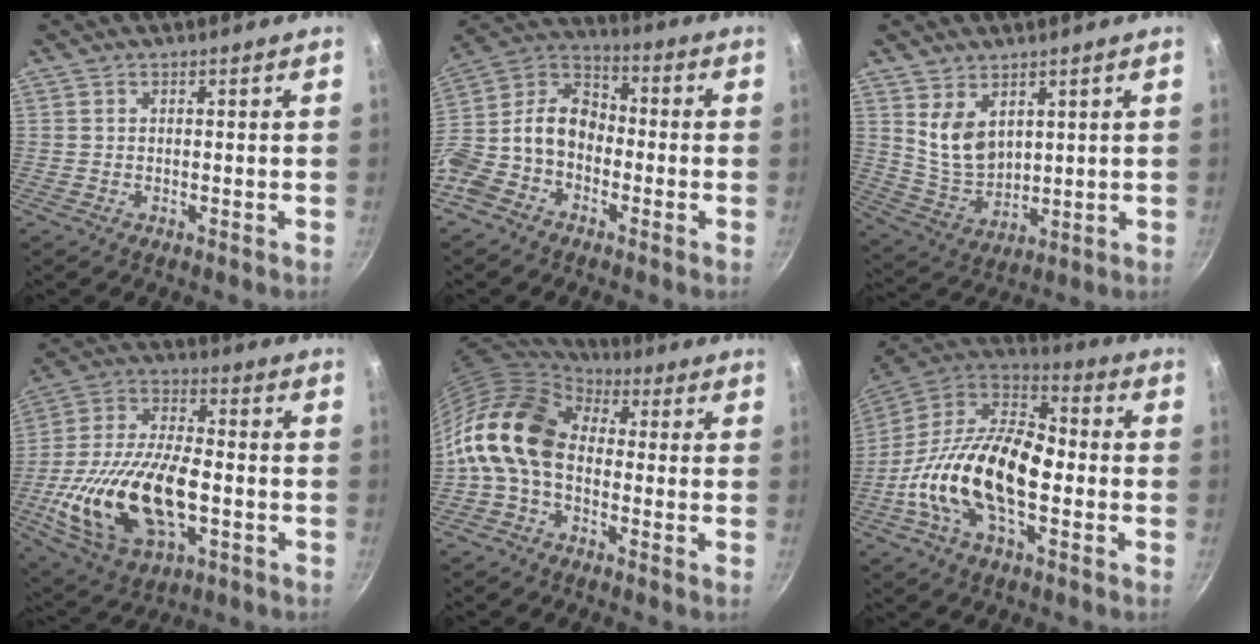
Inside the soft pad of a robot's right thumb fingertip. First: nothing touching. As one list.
[{"total": 16.8, "force": [-2.8, 12.9, 10.4], "torque": [-0.195, 0.068, -0.073]}, {"total": 8.2, "force": [3.7, 5.3, 5.1], "torque": [-0.075, -0.036, 0.088]}, {"total": 23.5, "force": [-5.2, 12.4, 19.2], "torque": [-0.372, 0.025, -0.090]}, {"total": 15.0, "force": [-0.5, 10.3, 10.8], "torque": [-0.190, 0.033, -0.031]}, {"total": 22.3, "force": [-4.3, 11.8, 18.5], "torque": [-0.321, 0.047, -0.098]}]